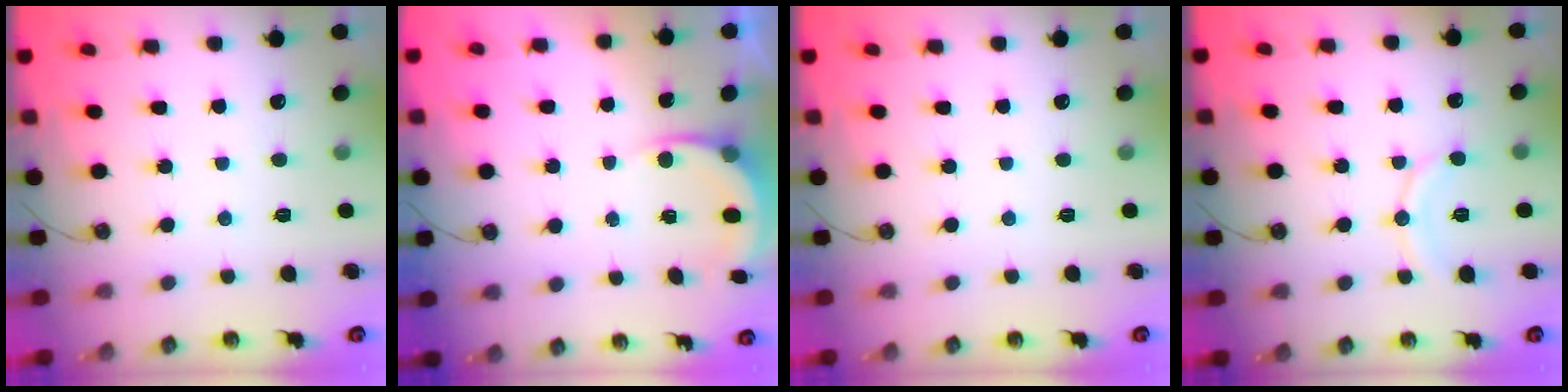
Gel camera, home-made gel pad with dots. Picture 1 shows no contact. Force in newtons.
{"total": 5.7, "press": 5.4, "slide": 1.6}
{"total": 0.0}
{"total": 8.3, "press": 8.3, "slide": 0.9}